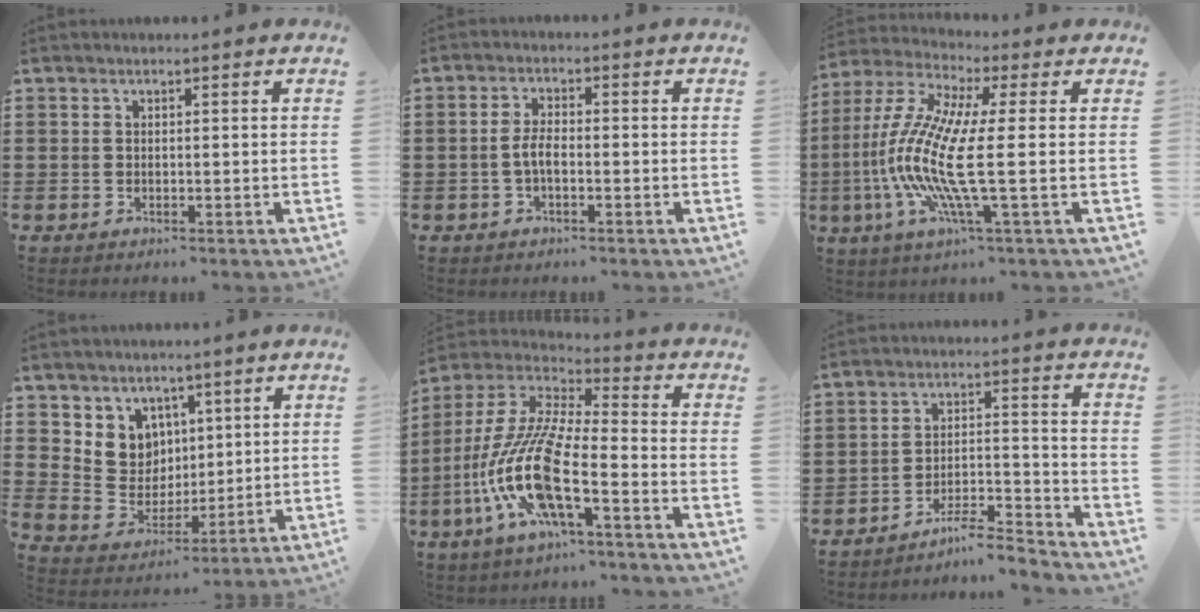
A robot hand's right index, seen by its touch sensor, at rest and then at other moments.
{"total": 3.2, "force": [-0.9, 1.1, 2.8], "torque": [-0.073, -0.004, -0.024]}
{"total": 12.4, "force": [-1.9, 1.2, 12.2], "torque": [-0.292, -0.029, -0.052]}
{"total": 7.5, "force": [3.8, 6.4, 0.8], "torque": [-0.059, -0.019, 0.078]}
{"total": 14.0, "force": [-6.7, 2.9, 11.9], "torque": [-0.284, -0.019, -0.141]}
{"total": 6.0, "force": [-5.7, 0.4, 1.9], "torque": [-0.032, 0.003, -0.112]}